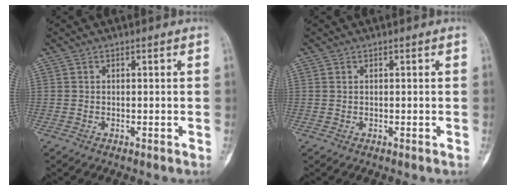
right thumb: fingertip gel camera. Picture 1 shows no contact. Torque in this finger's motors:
{"motor_torque": [-0.27, 0.08, -0.05, 0.12, -0.04]}